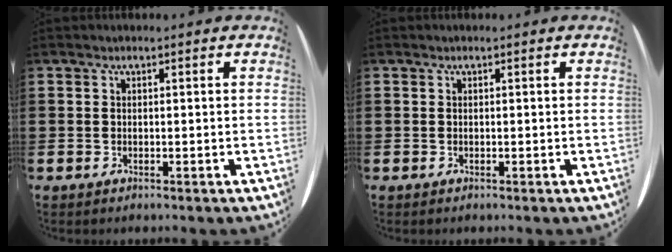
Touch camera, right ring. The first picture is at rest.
{"total": 0.0}